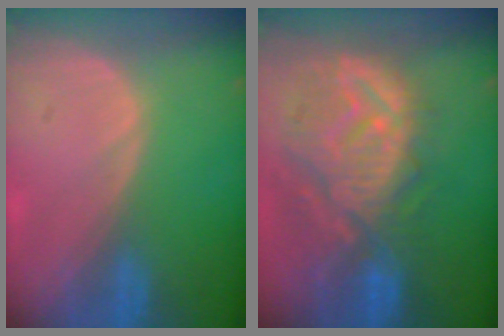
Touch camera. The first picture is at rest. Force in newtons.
{"total": 12.1, "press": 11.0, "slide": 5.2}